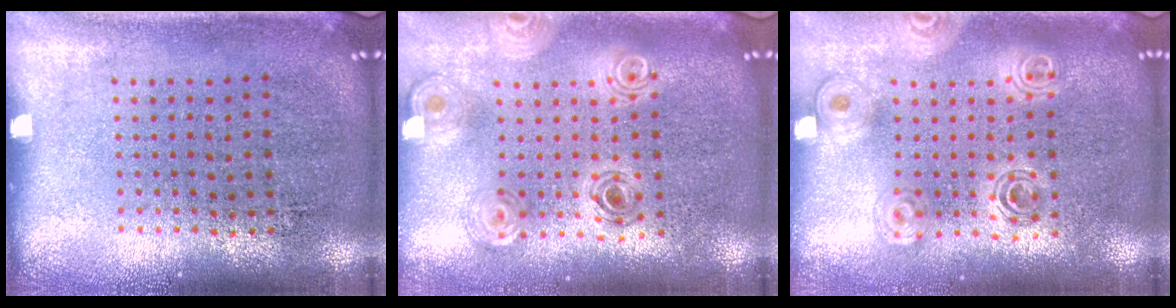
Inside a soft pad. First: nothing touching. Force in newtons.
{"total": 1.0, "press": 1.0, "slide": 0.2}
{"total": 1.5, "press": 1.4, "slide": 0.7}